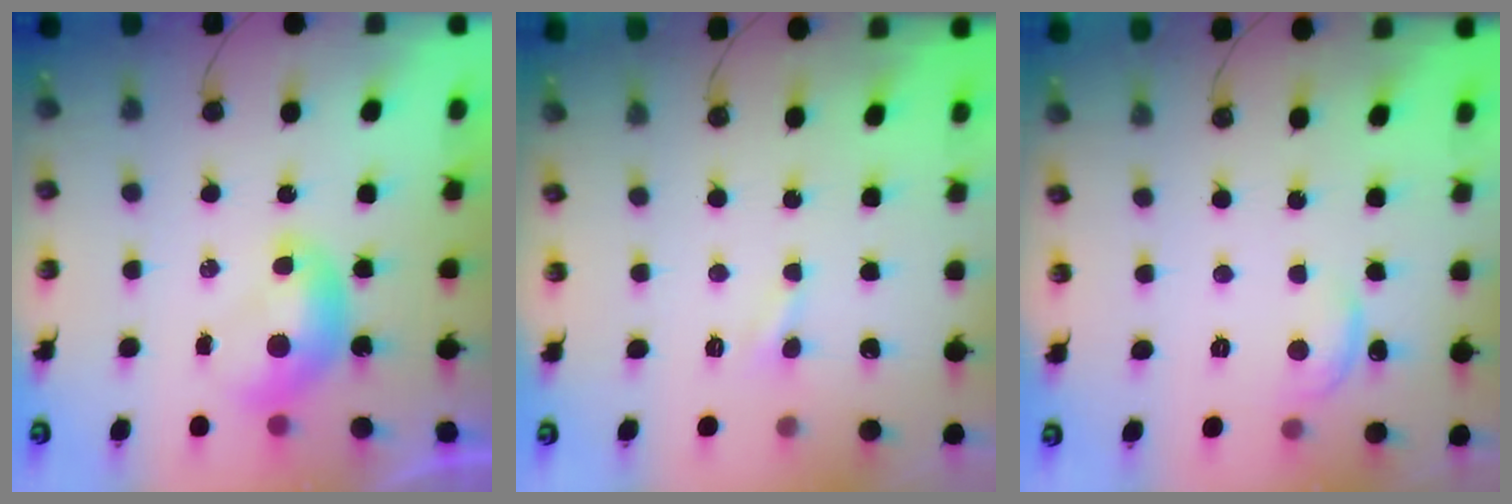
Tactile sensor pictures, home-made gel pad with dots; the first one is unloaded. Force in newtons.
{"total": 0.9, "press": 0.8, "slide": 0.4}
{"total": 1.8, "press": 1.6, "slide": 0.8}